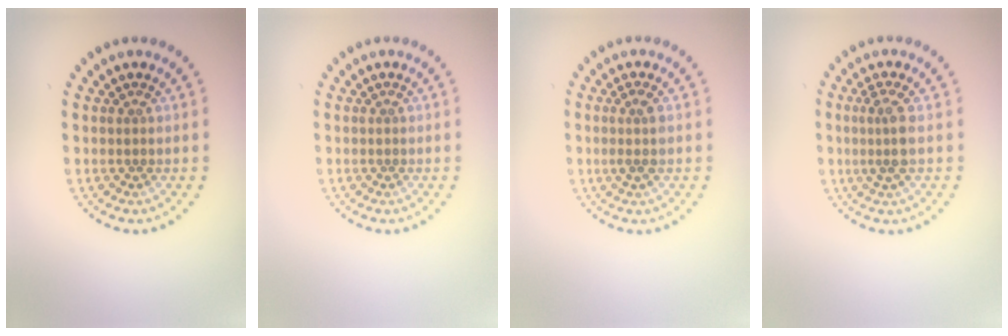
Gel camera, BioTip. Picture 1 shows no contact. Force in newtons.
{"total": 0.0}
{"total": 1.4, "press": 1.3, "slide": 0.7}
{"total": 2.1, "press": 1.8, "slide": 1.1}